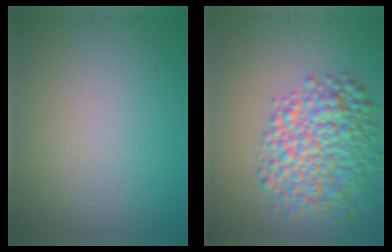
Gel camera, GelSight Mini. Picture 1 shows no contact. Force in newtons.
{"total": 7.1, "press": 7.1, "slide": 0.1}